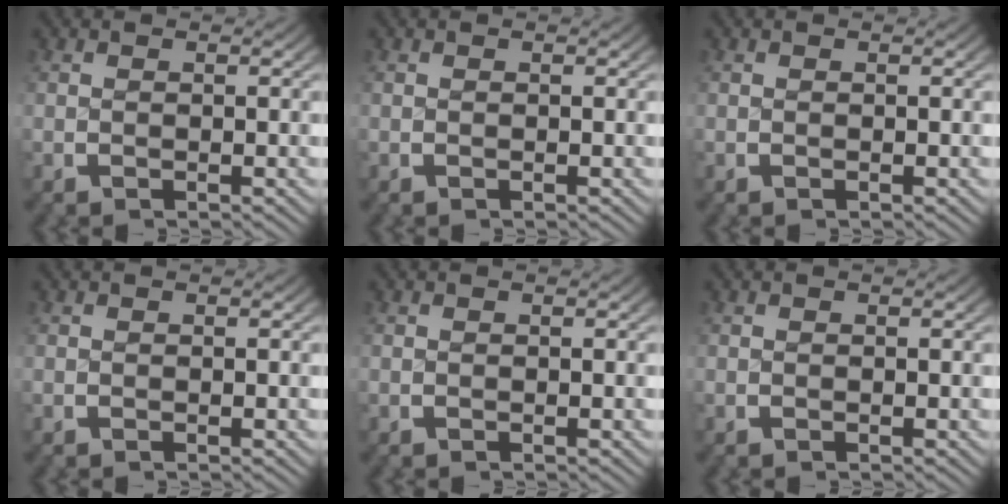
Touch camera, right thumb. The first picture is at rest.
{"total": 0.0}
{"total": 0.0}
{"total": 0.0}
{"total": 0.0}
{"total": 0.0}